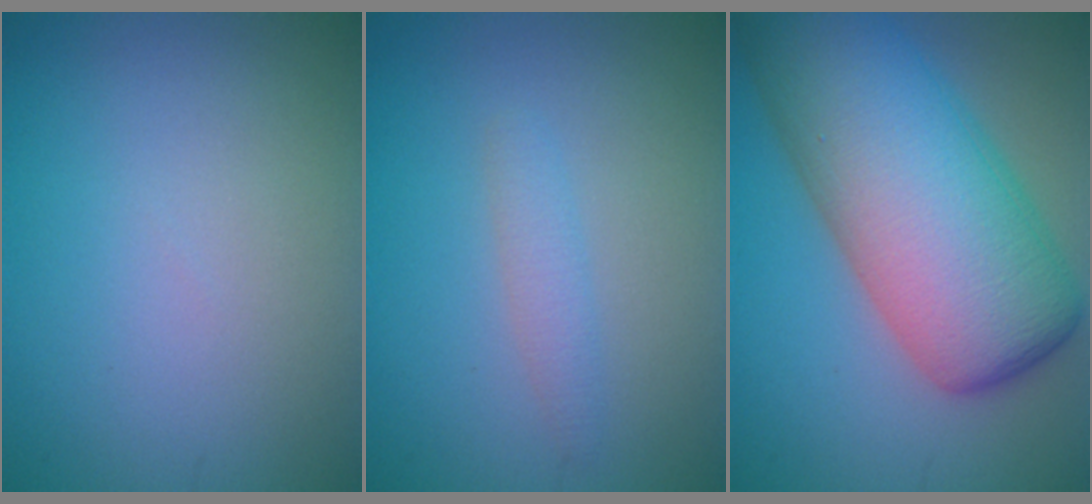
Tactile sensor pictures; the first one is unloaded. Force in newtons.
{"total": 1.4, "press": 1.4, "slide": 0.1}
{"total": 13.2, "press": 13.2, "slide": 0.4}